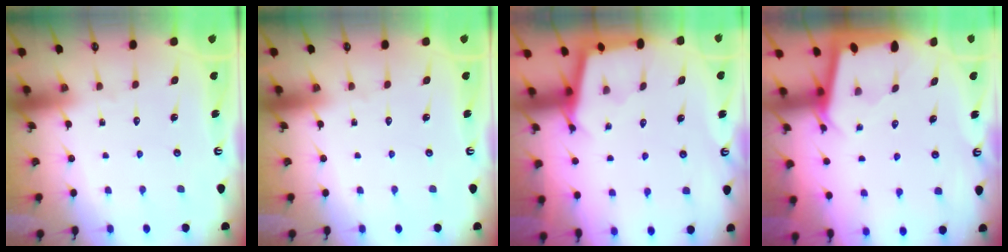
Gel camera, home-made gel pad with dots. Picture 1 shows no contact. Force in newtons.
{"total": 0.0}
{"total": 2.3, "press": 2.3, "slide": 0.2}
{"total": 2.0, "press": 2.0, "slide": 0.3}